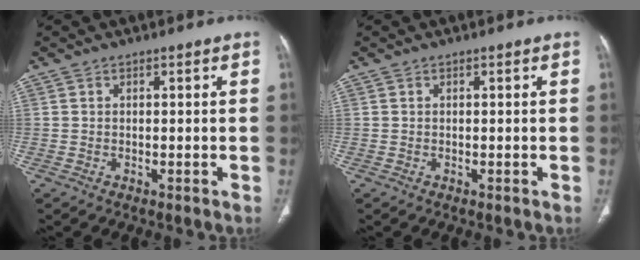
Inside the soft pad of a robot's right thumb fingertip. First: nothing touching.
{"total": 0.0}